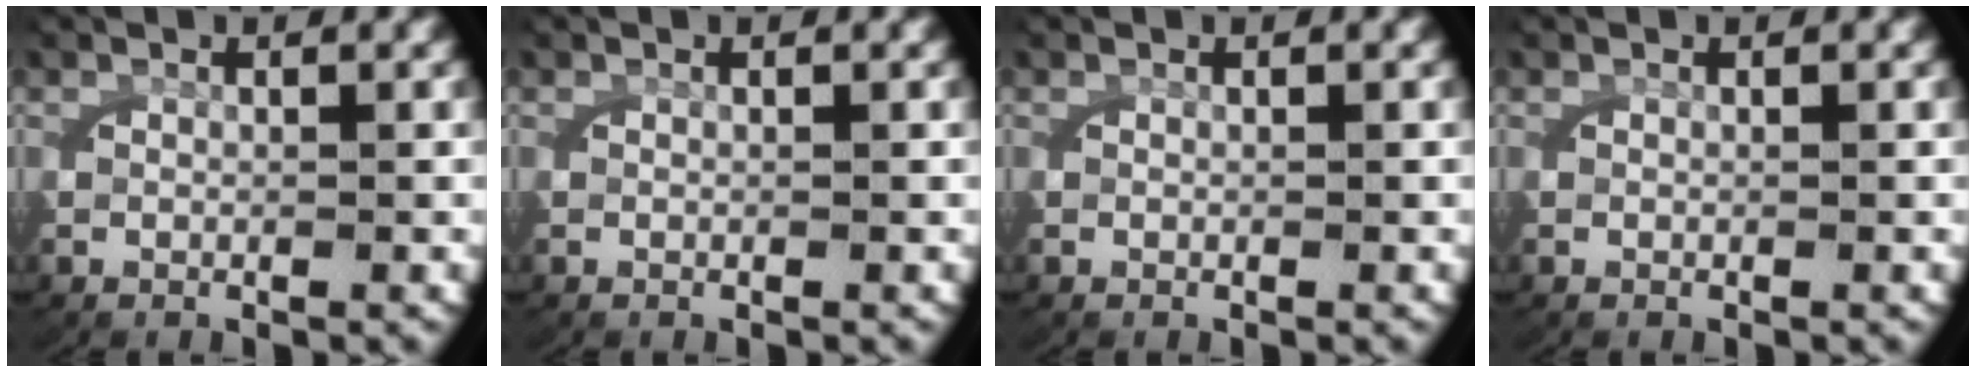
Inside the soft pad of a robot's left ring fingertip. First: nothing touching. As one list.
[{"total": 0.0}, {"total": 0.0}, {"total": 0.0}]